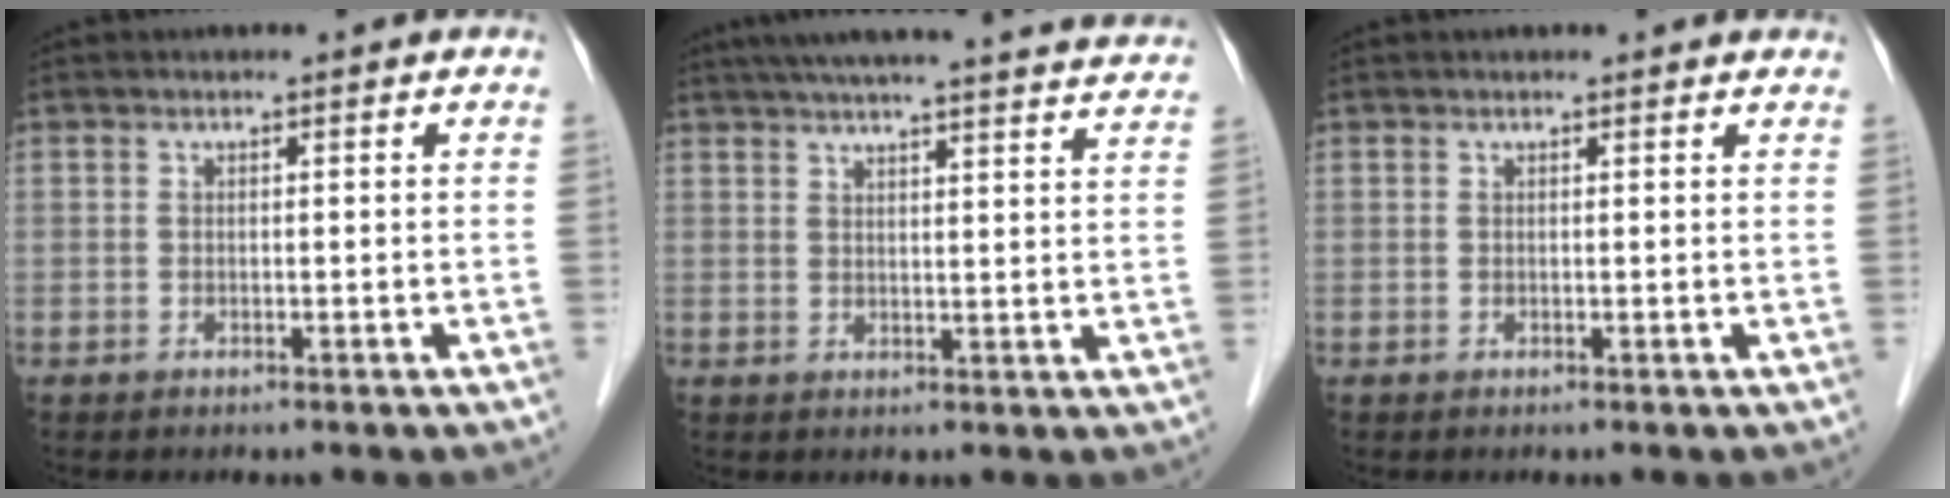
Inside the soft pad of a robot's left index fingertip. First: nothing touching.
{"total": 25.8, "force": [23.7, 1.2, 10.2], "torque": [-0.160, -0.009, 0.292]}
{"total": 2.5, "force": [2.4, 0.4, 0.5], "torque": [-0.012, 0.014, 0.021]}